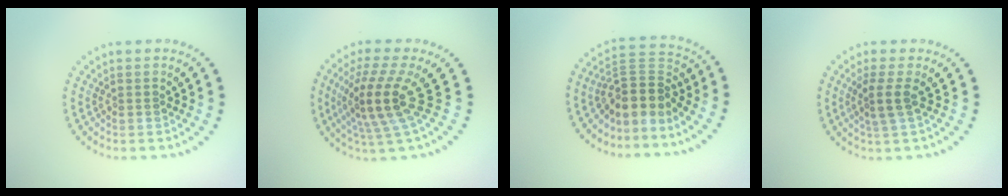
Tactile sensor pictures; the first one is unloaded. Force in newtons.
{"total": 4.7, "press": 3.7, "slide": 2.8}
{"total": 4.2, "press": 3.1, "slide": 2.9}
{"total": 2.0, "press": 1.5, "slide": 1.4}